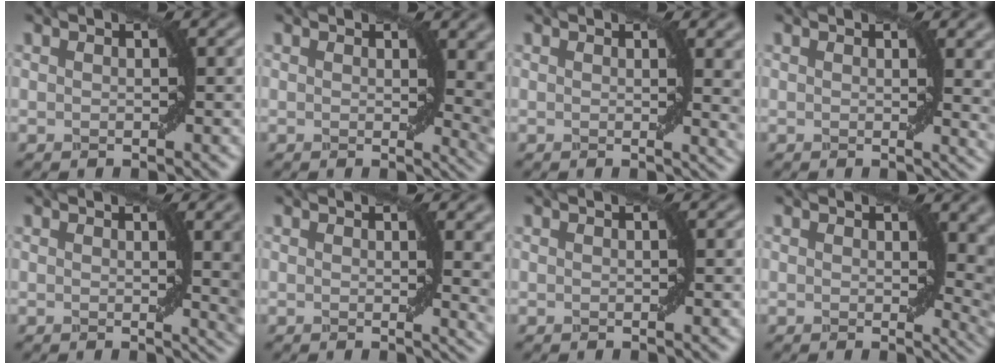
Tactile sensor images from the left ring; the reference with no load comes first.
{"total": 5.5, "force": [1.3, 2.3, 4.8], "torque": [-0.041, -0.009, 0.024]}
{"total": 4.3, "force": [1.0, 1.3, 4.0], "torque": [-0.039, -0.003, 0.016]}
{"total": 4.0, "force": [1.1, 1.2, 3.7], "torque": [-0.034, -0.002, 0.018]}
{"total": 6.7, "force": [1.1, 2.1, 6.2], "torque": [-0.047, -0.002, 0.020]}
{"total": 5.2, "force": [1.1, 1.8, 4.7], "torque": [-0.037, -0.005, 0.021]}
{"total": 0.0}
{"total": 5.3, "force": [1.3, 2.5, 4.5], "torque": [-0.039, -0.010, 0.025]}